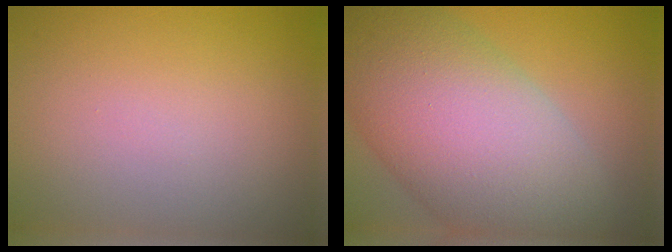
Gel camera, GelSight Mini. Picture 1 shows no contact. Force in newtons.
{"total": 14.5, "press": 14.5, "slide": 0.6}